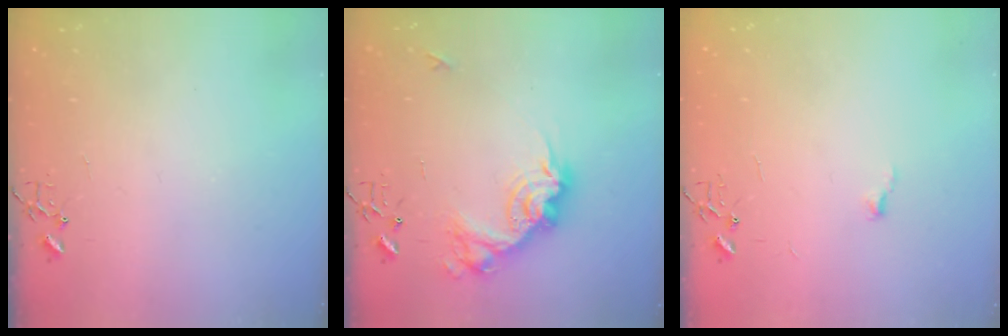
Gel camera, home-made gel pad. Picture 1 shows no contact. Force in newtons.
{"total": 17.6, "press": 17.6, "slide": 1.0}
{"total": 3.5, "press": 3.5, "slide": 0.4}